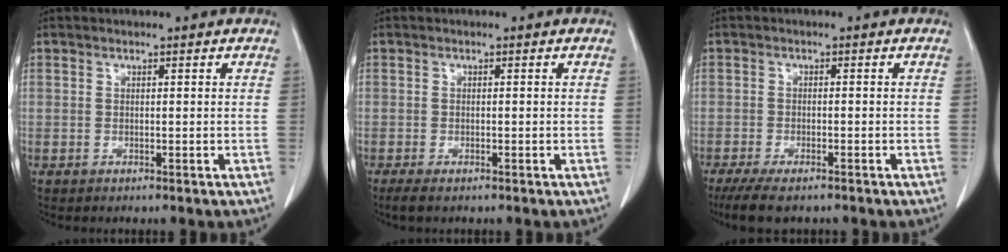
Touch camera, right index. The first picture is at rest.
{"total": 2.2, "force": [-1.5, 0.6, 1.5], "torque": [-0.033, -0.005, -0.028]}
{"total": 6.7, "force": [-5.2, 1.8, 3.9], "torque": [-0.066, -0.014, -0.087]}